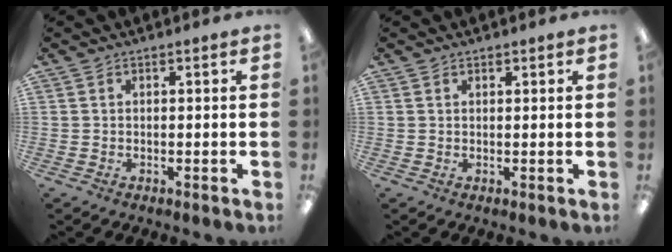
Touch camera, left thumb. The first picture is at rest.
{"total": 1.2, "force": [1.0, 0.7, 0.2], "torque": [-0.004, 0.001, 0.018]}